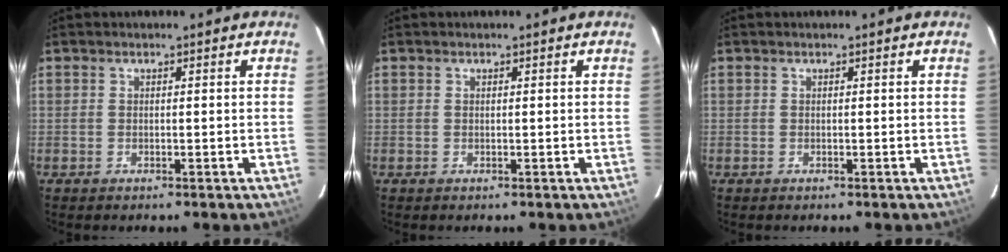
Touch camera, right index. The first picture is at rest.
{"total": 0.0}
{"total": 0.0}